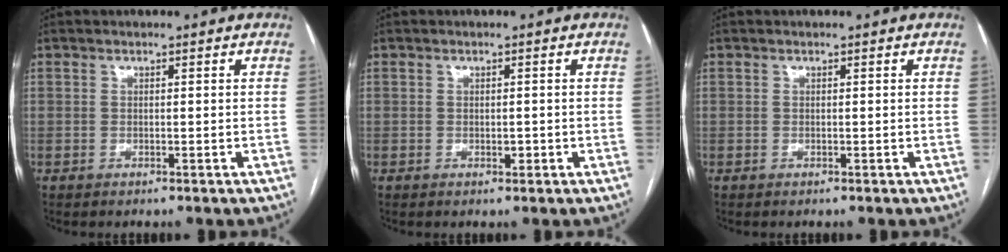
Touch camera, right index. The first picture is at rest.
{"total": 1.1, "force": [-0.3, 0.6, 0.9], "torque": [-0.013, 0.000, -0.002]}
{"total": 0.0}